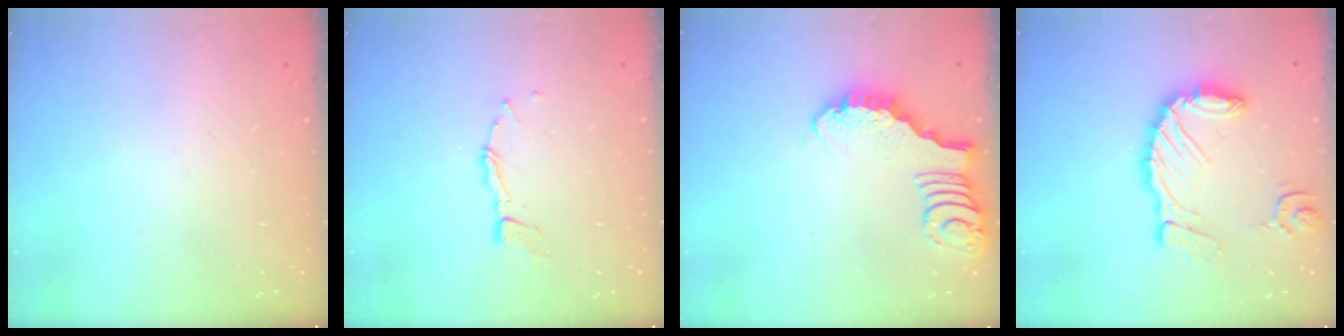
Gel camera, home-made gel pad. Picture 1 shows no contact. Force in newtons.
{"total": 4.8, "press": 4.8, "slide": 0.4}
{"total": 2.7, "press": 2.7, "slide": 0.2}
{"total": 13.7, "press": 13.6, "slide": 1.3}